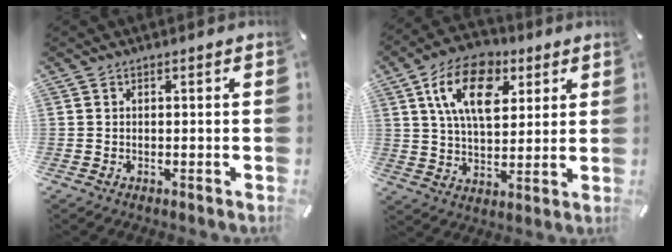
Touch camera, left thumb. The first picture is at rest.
{"total": 15.7, "force": [6.6, 9.7, 10.4], "torque": [-0.182, -0.006, 0.119]}